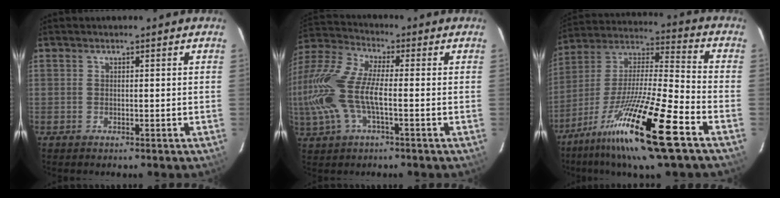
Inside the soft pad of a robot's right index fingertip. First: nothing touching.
{"total": 17.3, "force": [-2.2, 7.2, 15.6], "torque": [-0.325, 0.000, -0.048]}
{"total": 22.1, "force": [-13.3, 1.8, 17.5], "torque": [-0.329, -0.026, -0.242]}